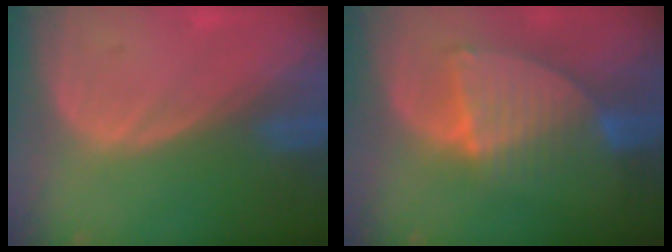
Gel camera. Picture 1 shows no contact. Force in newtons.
{"total": 7.3, "press": 6.8, "slide": 2.8}